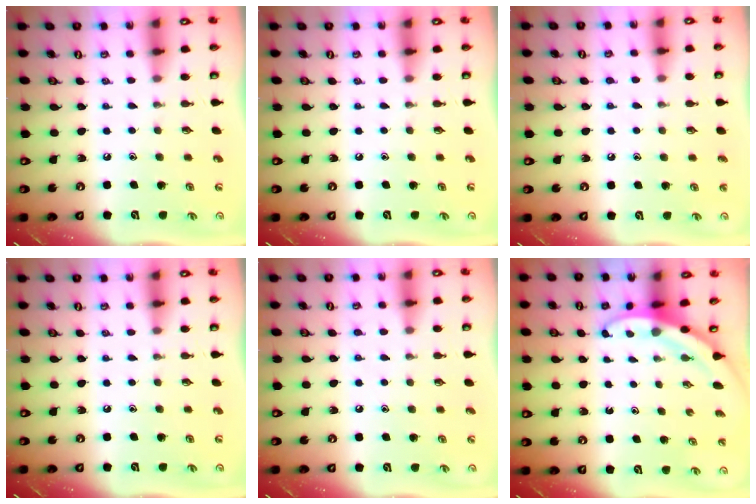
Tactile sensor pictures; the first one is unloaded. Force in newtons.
{"total": 0.0}
{"total": 4.5, "press": 4.5, "slide": 0.5}
{"total": 0.0}
{"total": 5.2, "press": 5.1, "slide": 0.7}
{"total": 3.4, "press": 3.4, "slide": 0.2}